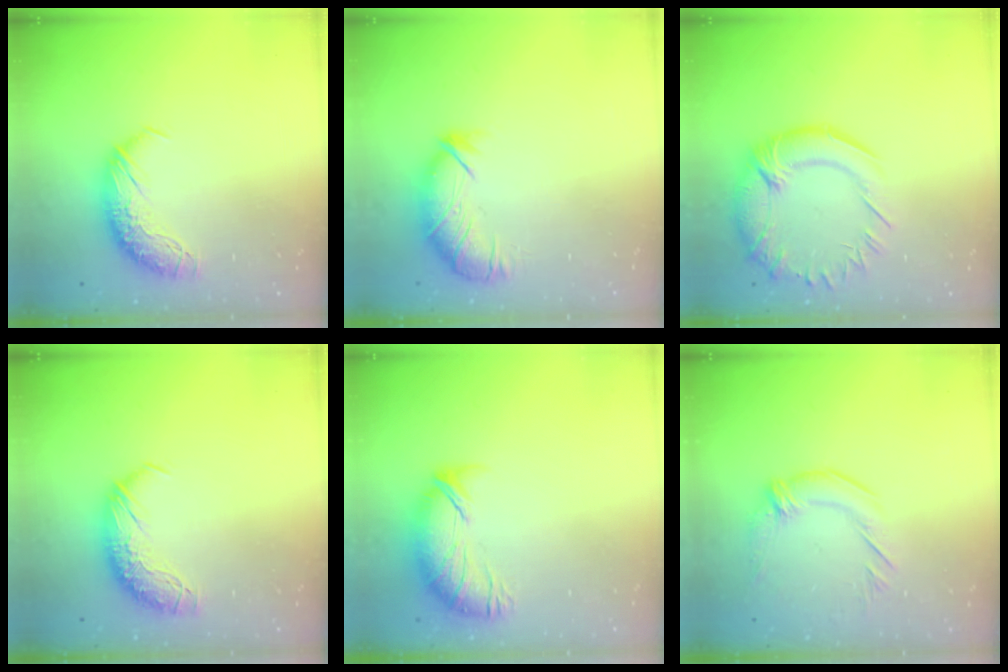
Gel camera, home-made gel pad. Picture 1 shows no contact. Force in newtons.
{"total": 2.9, "press": 2.5, "slide": 1.5}
{"total": 5.7, "press": 5.0, "slide": 2.8}
{"total": 0.0}
{"total": 3.9, "press": 3.4, "slide": 2.0}
{"total": 1.9, "press": 0.8, "slide": 1.7}